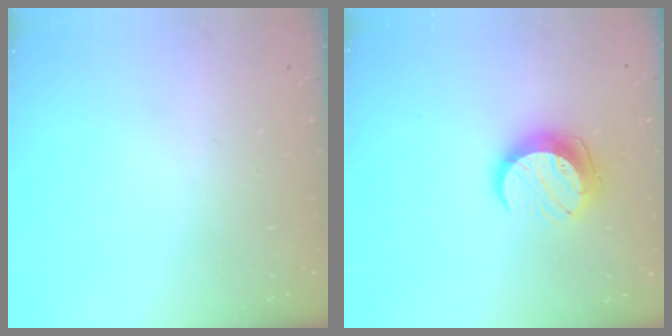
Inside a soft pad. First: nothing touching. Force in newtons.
{"total": 11.3, "press": 11.2, "slide": 0.7}